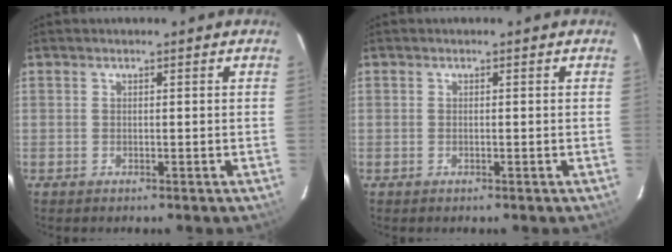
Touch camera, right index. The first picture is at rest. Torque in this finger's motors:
{"motor_torque": [-0.17, 0.14, -0.03, 0.00]}